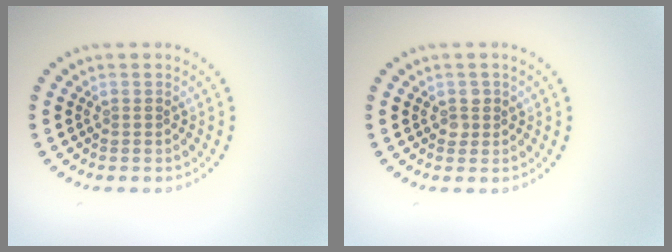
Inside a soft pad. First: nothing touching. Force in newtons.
{"total": 1.2, "press": 1.1, "slide": 0.4}